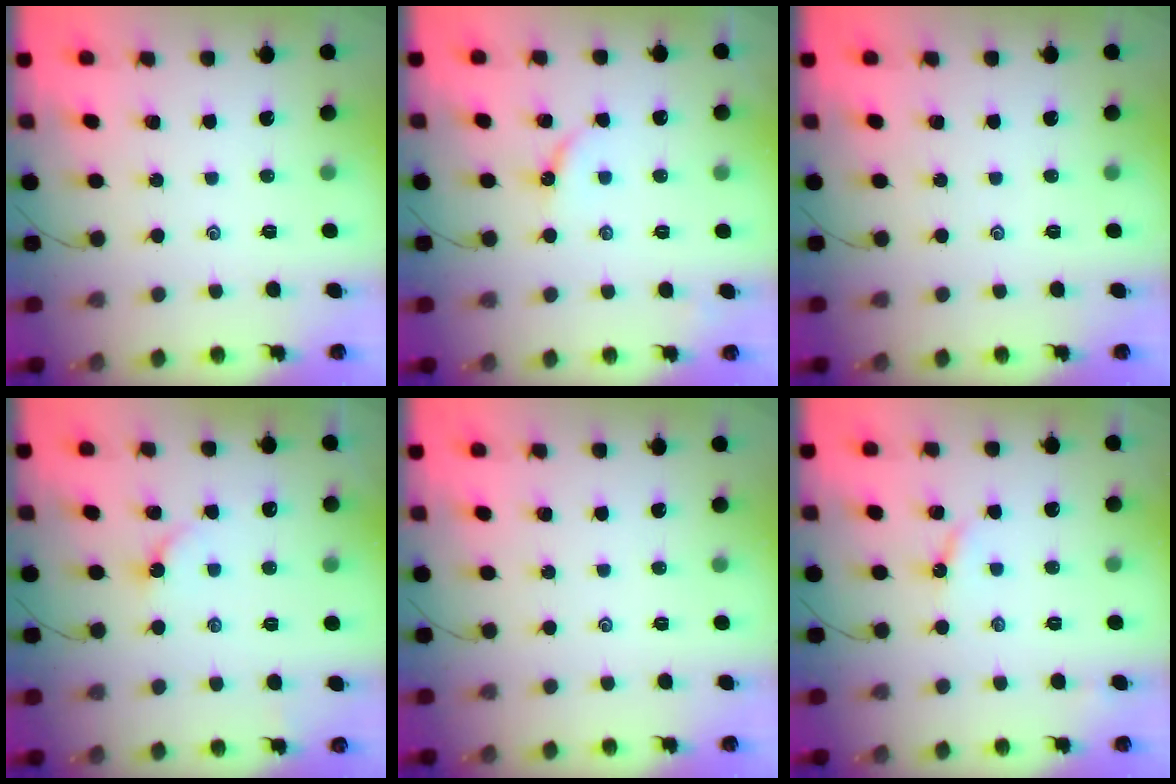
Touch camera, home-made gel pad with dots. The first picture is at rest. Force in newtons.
{"total": 5.6, "press": 5.6, "slide": 0.6}
{"total": 0.0}
{"total": 2.7, "press": 2.7, "slide": 0.4}
{"total": 0.0}
{"total": 4.3, "press": 4.3, "slide": 0.5}